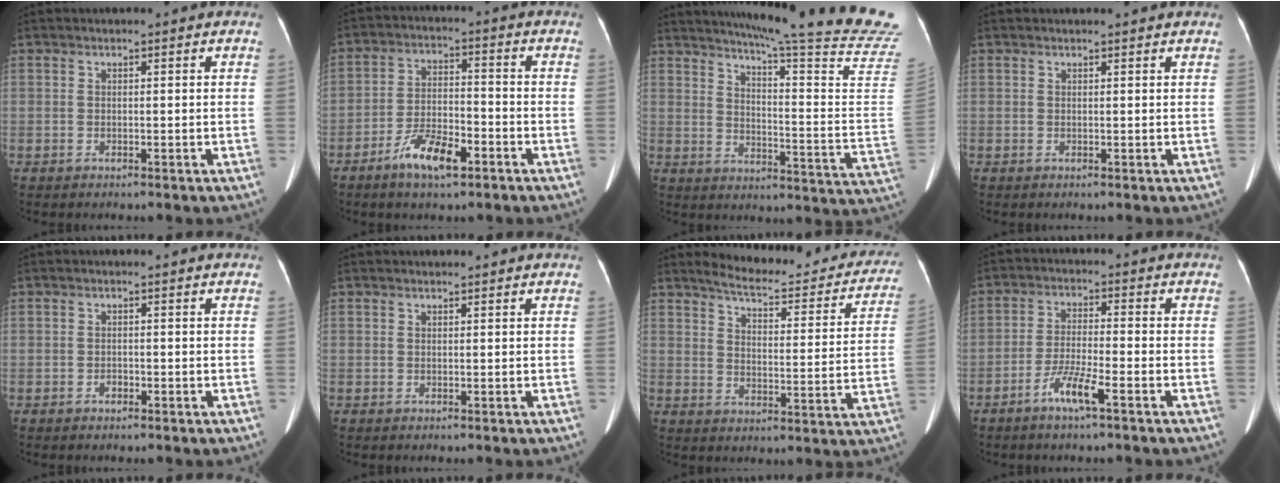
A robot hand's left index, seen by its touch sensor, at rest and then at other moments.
{"total": 7.7, "force": [-4.7, 2.4, 5.7], "torque": [-0.113, -0.001, -0.082]}
{"total": 27.1, "force": [24.3, -2.4, 11.8], "torque": [-0.180, -0.140, 0.295]}
{"total": 2.3, "force": [2.2, 0.3, 0.6], "torque": [-0.011, 0.013, 0.024]}
{"total": 0.7, "force": [-0.4, 0.5, 0.3], "torque": [-0.005, 0.002, -0.007]}
{"total": 1.4, "force": [1.4, 0.2, 0.3], "torque": [-0.010, 0.015, 0.020]}
{"total": 20.0, "force": [18.1, 4.5, 7.3], "torque": [-0.079, -0.041, 0.214]}
{"total": 5.4, "force": [-3.2, 0.1, 4.3], "torque": [-0.090, -0.008, -0.066]}